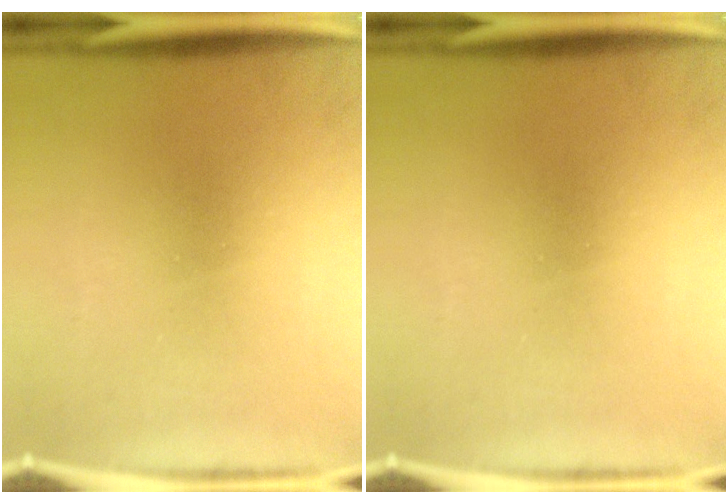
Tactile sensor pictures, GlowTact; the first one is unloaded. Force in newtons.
{"total": 0.0}